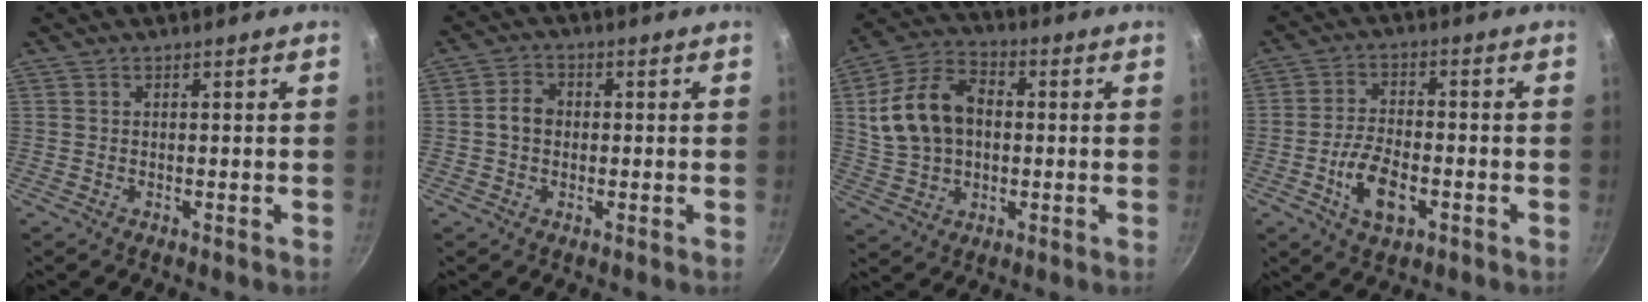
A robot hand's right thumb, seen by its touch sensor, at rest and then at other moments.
{"total": 4.1, "force": [-0.2, 3.4, 2.3], "torque": [-0.024, 0.015, -0.009]}
{"total": 14.8, "force": [1.5, 10.3, 10.5], "torque": [-0.179, 0.021, 0.022]}
{"total": 8.8, "force": [-3.2, 4.5, 6.9], "torque": [-0.124, 0.018, -0.059]}